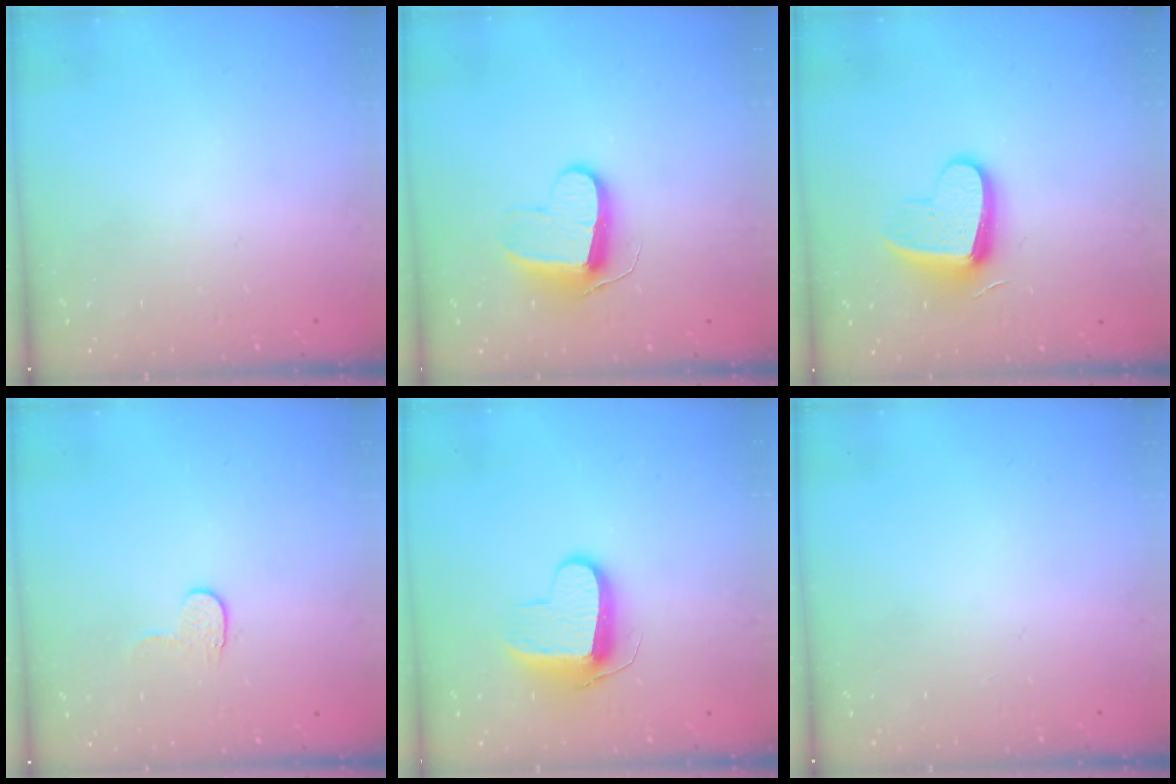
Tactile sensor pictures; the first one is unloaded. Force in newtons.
{"total": 9.8, "press": 9.8, "slide": 0.2}
{"total": 11.6, "press": 11.6, "slide": 0.5}
{"total": 3.5, "press": 3.5, "slide": 0.4}
{"total": 9.8, "press": 9.8, "slide": 0.1}
{"total": 0.0}